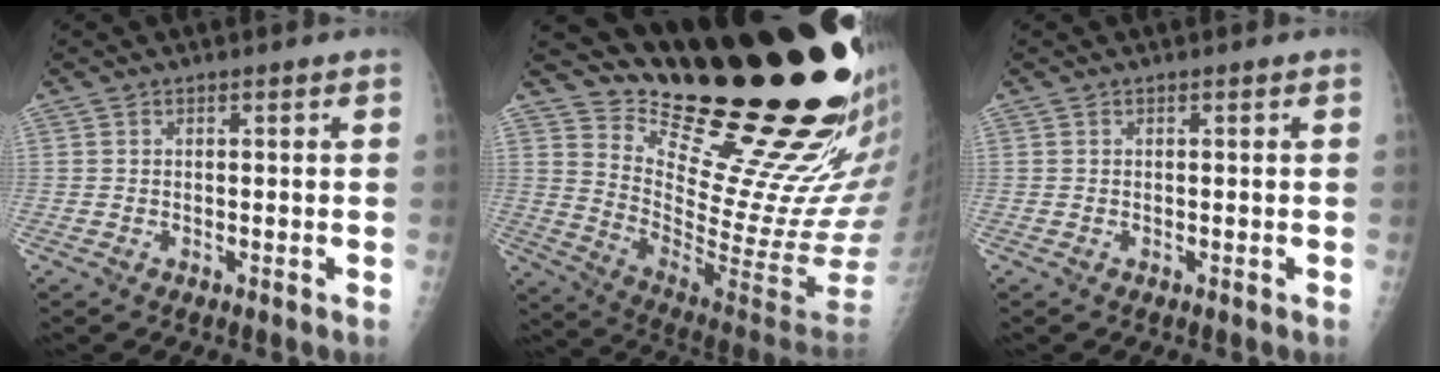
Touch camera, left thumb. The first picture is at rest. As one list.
[{"total": 29.3, "force": [21.9, 6.0, 18.6], "torque": [-0.249, -0.167, 0.329]}, {"total": 0.0}]